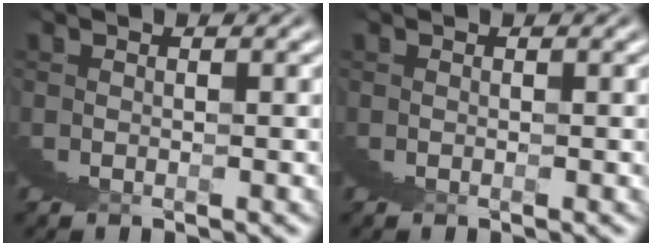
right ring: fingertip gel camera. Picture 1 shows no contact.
{"total": 0.0}